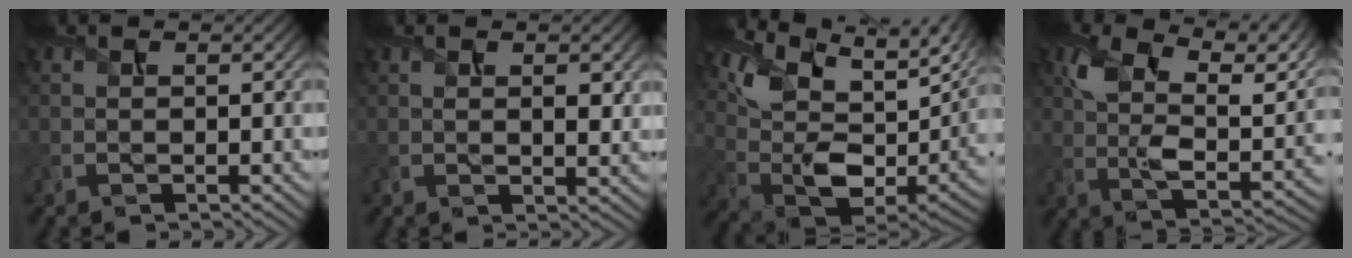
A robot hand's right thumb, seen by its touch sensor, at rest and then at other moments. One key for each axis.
{"total": 2.5, "fx": 0.9, "fy": 1.1, "fz": 2.1, "tx": -0.046, "ty": -0.005, "tz": 0.021}
{"total": 14.8, "fx": 6.9, "fy": 8.0, "fz": 10.4, "tx": -0.240, "ty": 0.003, "tz": 0.145}
{"total": 13.6, "fx": 6.4, "fy": 6.9, "fz": 9.8, "tx": -0.204, "ty": -0.008, "tz": 0.122}